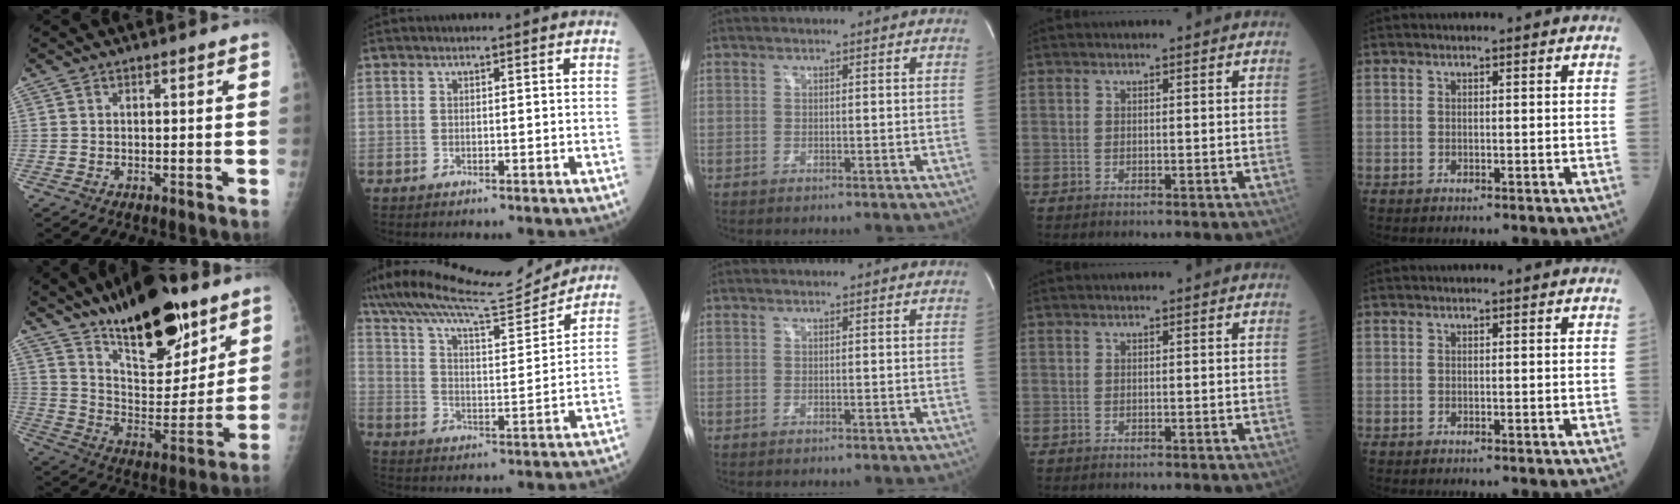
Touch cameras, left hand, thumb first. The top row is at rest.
{"thumb": {"total": 22.2, "force": [15.1, 8.9, 13.7], "torque": [-0.168, -0.085, 0.247]}, "index": {"total": 19.0, "force": [17.8, 1.1, 6.5], "torque": [-0.132, -0.007, 0.281]}}